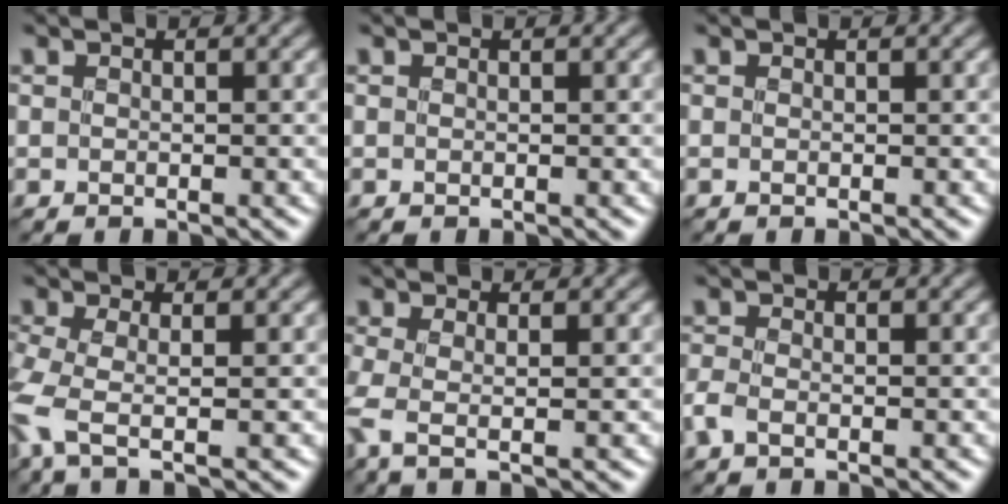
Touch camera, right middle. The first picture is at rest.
{"total": 0.0}
{"total": 0.0}
{"total": 4.2, "force": [-1.6, 1.2, 3.7], "torque": [-0.098, -0.014, -0.042]}
{"total": 3.0, "force": [-0.3, 0.8, 2.9], "torque": [-0.064, -0.005, -0.013]}
{"total": 1.5, "force": [-0.8, 0.6, 1.2], "torque": [-0.032, -0.004, -0.022]}